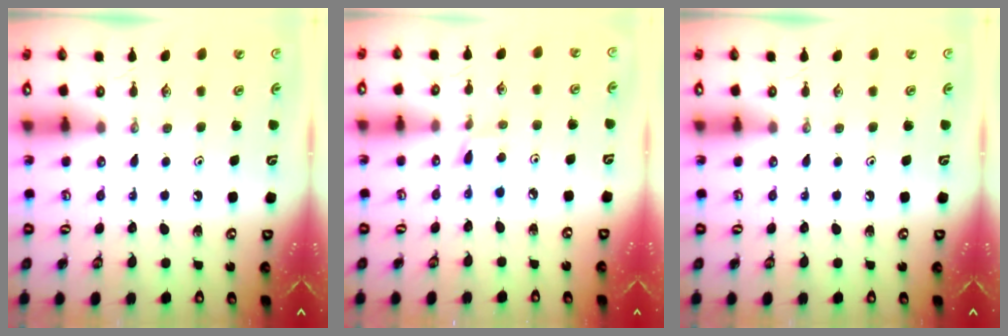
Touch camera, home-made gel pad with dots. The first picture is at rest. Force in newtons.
{"total": 2.8, "press": 2.7, "slide": 0.4}
{"total": 0.0}